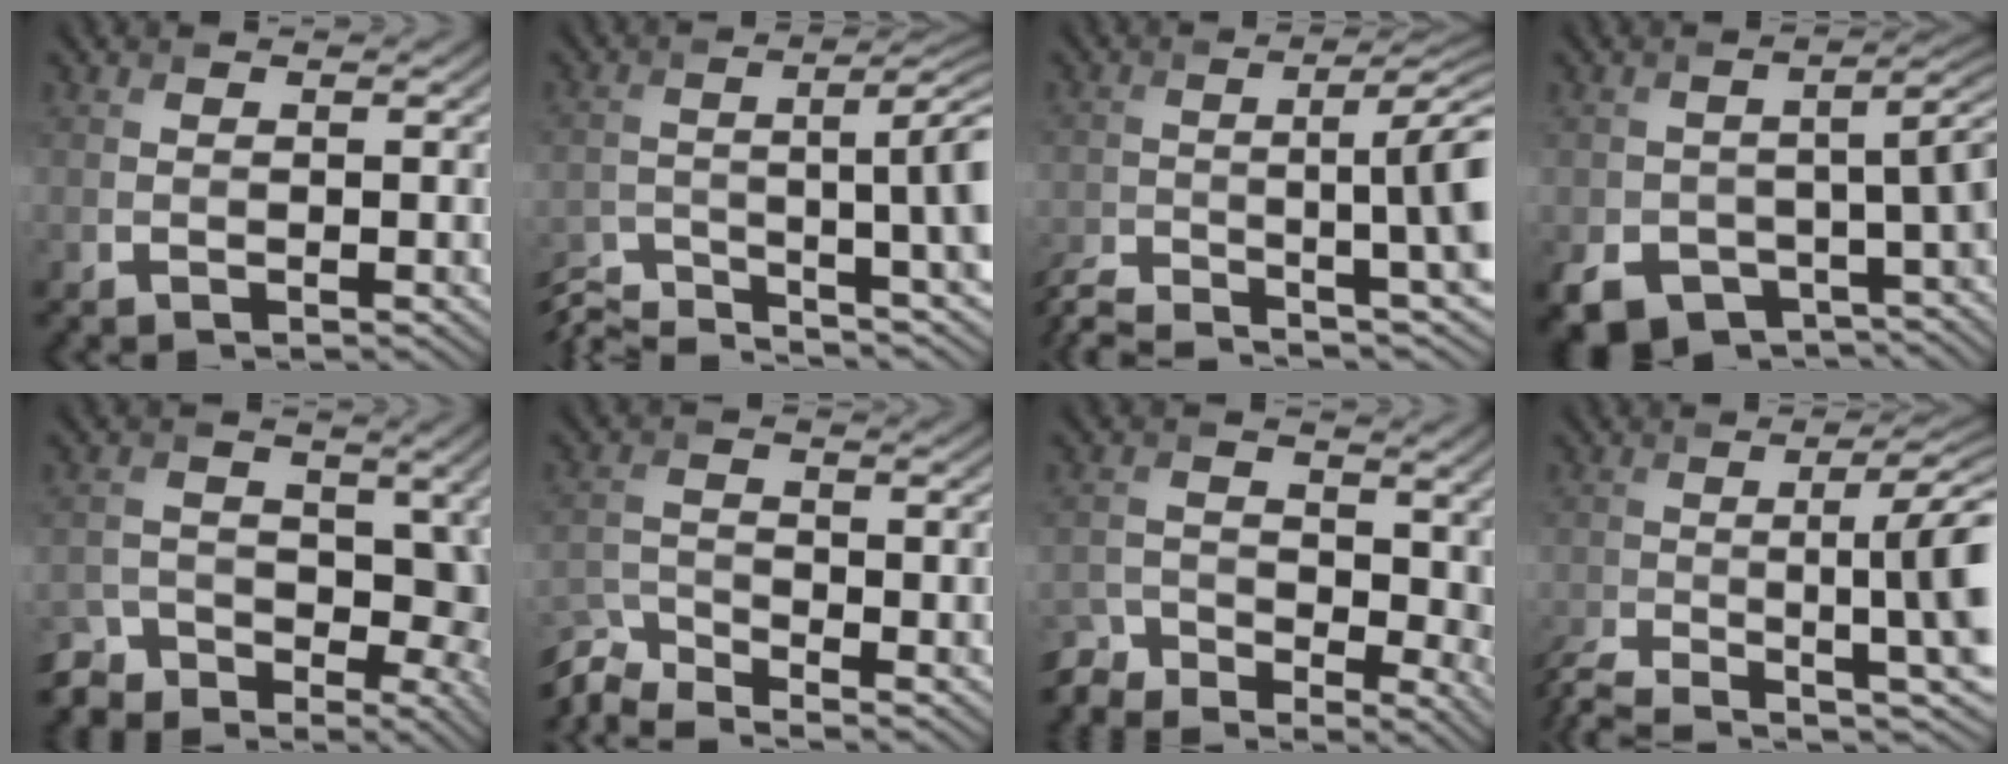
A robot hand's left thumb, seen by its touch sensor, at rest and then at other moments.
{"total": 11.9, "force": [-7.9, 1.9, 8.7], "torque": [-0.120, -0.008, -0.141]}
{"total": 13.1, "force": [-7.1, 2.2, 10.8], "torque": [-0.140, -0.007, -0.123]}
{"total": 11.2, "force": [-5.6, 6.4, 7.3], "torque": [-0.118, -0.044, -0.081]}
{"total": 8.3, "force": [-4.6, 5.8, 3.7], "torque": [-0.052, -0.008, -0.081]}
{"total": 7.9, "force": [-6.9, 1.8, 3.4], "torque": [-0.070, -0.006, -0.141]}
{"total": 7.4, "force": [-4.4, 4.2, 4.3], "torque": [-0.078, -0.019, -0.088]}
{"total": 14.2, "force": [-6.4, 3.0, 12.3], "torque": [-0.178, -0.007, -0.100]}